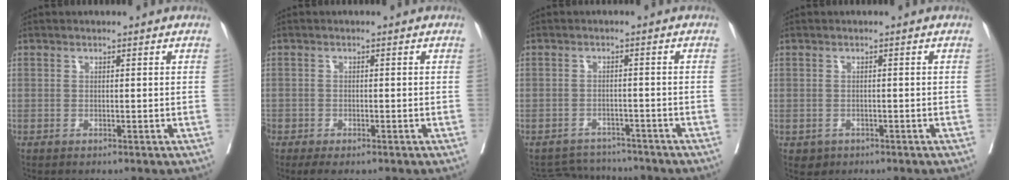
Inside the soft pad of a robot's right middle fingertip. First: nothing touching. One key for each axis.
{"total": 4.4, "fx": -3.1, "fy": 1.9, "fz": 2.4, "tx": -0.047, "ty": -0.013, "tz": -0.050}
{"total": 5.9, "fx": -5.8, "fy": 1.1, "fz": -0.5, "tx": 0.008, "ty": 0.009, "tz": -0.086}
{"total": 1.7, "fx": -0.9, "fy": 1.5, "fz": 0.3, "tx": -0.005, "ty": 0.003, "tz": -0.008}